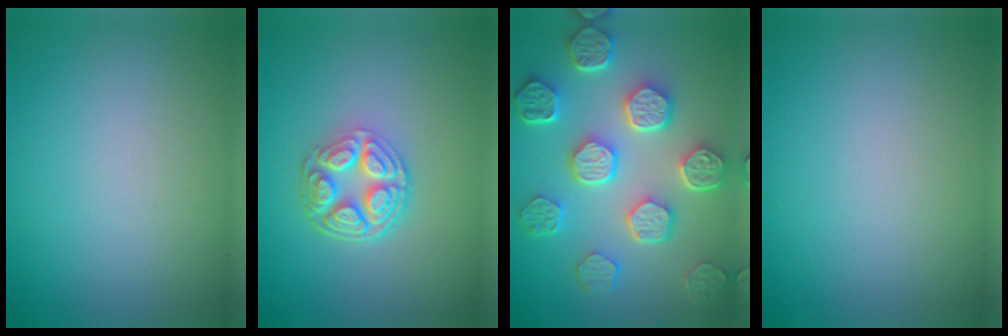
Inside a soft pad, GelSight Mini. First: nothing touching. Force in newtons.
{"total": 5.1, "press": 3.7, "slide": 3.5}
{"total": 7.8, "press": 6.1, "slide": 4.9}
{"total": 0.0}